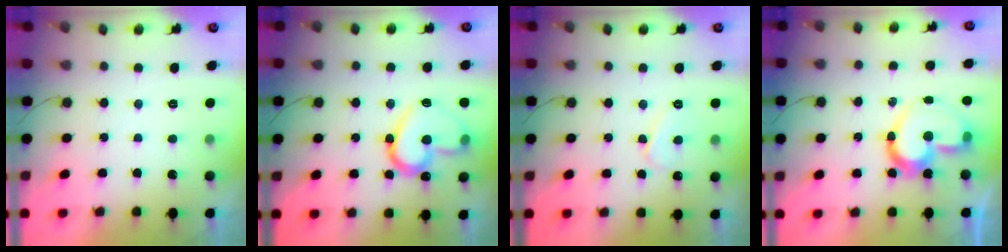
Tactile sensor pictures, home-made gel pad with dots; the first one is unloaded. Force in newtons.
{"total": 17.4, "press": 17.3, "slide": 1.9}
{"total": 5.8, "press": 5.8, "slide": 0.5}
{"total": 16.2, "press": 16.1, "slide": 1.5}